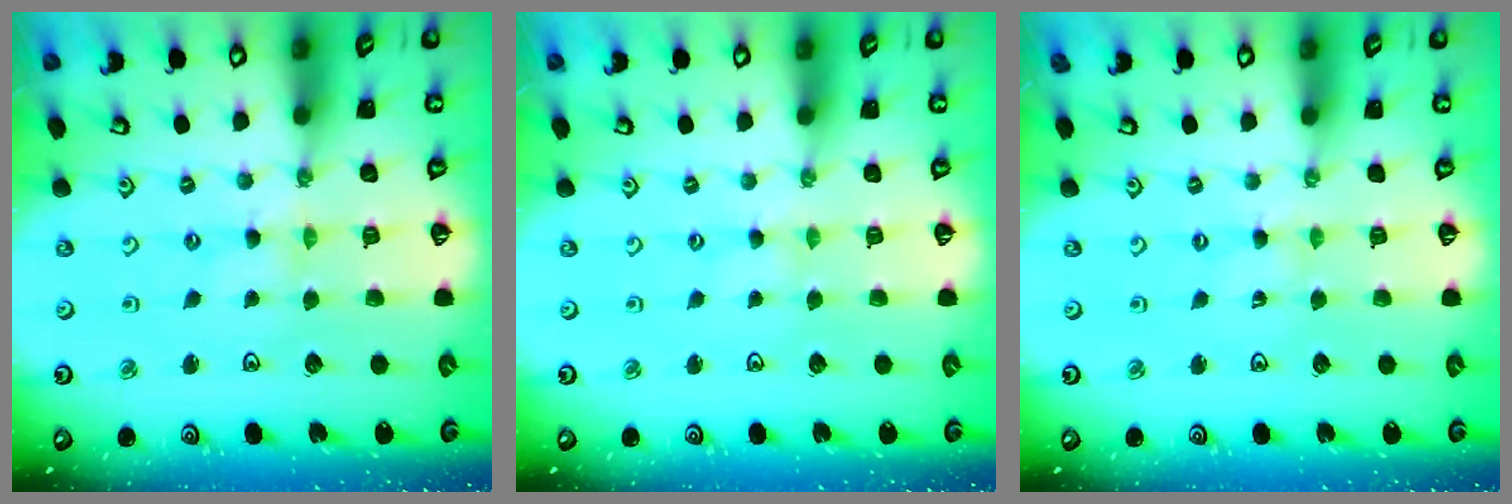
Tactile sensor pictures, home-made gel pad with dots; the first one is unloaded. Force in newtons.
{"total": 0.0}
{"total": 0.0}